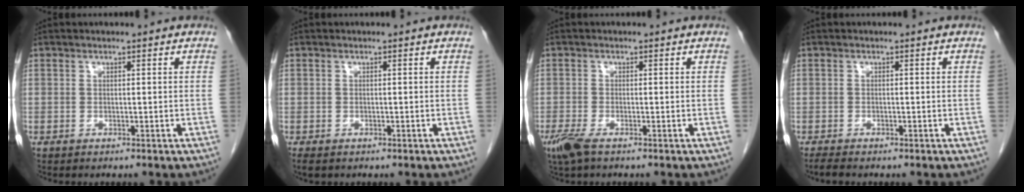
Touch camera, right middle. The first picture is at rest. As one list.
[{"total": 1.9, "force": [-1.3, 1.0, 0.9], "torque": [-0.021, -0.005, -0.017]}, {"total": 3.2, "force": [-2.1, 0.7, 2.4], "torque": [-0.055, -0.010, -0.041]}, {"total": 1.5, "force": [-1.2, 0.2, 0.7], "torque": [-0.022, -0.006, -0.022]}]